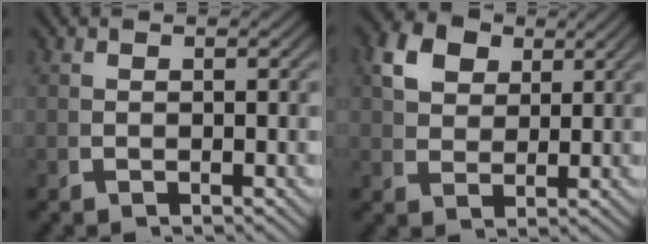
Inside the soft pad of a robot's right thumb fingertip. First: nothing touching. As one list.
[{"total": 5.8, "force": [3.2, 3.8, 2.9], "torque": [-0.056, 0.000, 0.061]}]